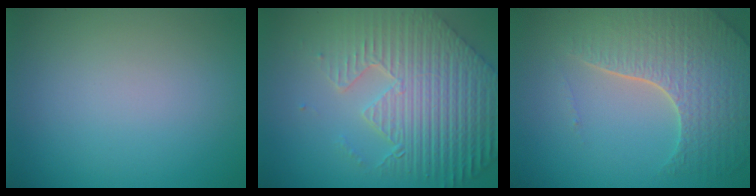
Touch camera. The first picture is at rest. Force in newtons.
{"total": 9.2, "press": 6.5, "slide": 6.6}
{"total": 6.7, "press": 5.1, "slide": 4.3}